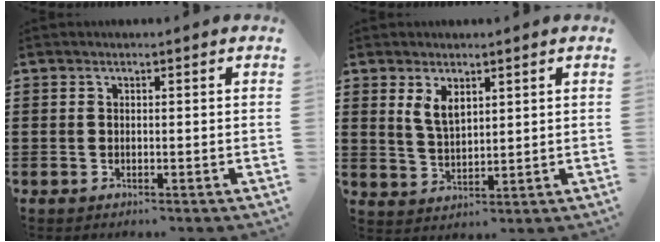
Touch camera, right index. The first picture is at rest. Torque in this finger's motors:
{"motor_torque": [0.52, 0.44, 0.40, 0.11]}